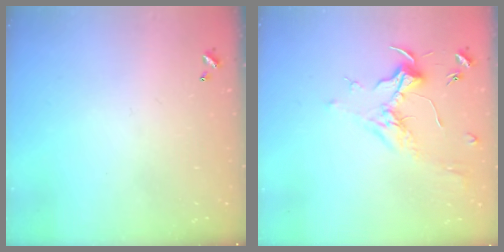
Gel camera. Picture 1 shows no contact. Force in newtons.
{"total": 1.7, "press": 1.5, "slide": 0.8}